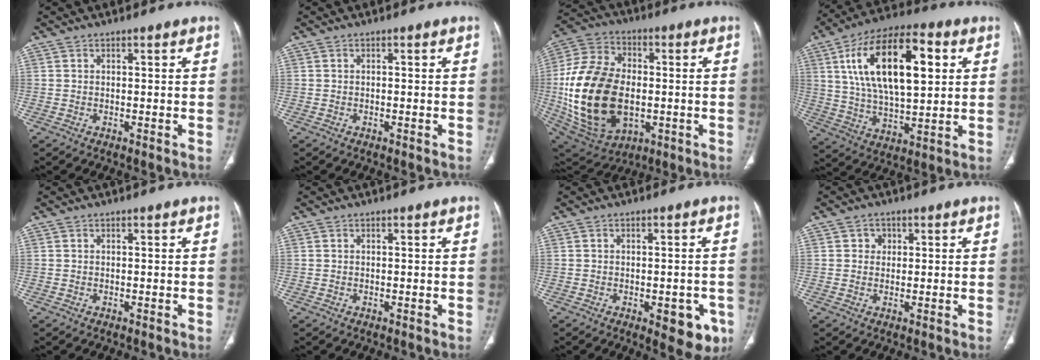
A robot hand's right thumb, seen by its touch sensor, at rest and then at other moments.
{"total": 0.0}
{"total": 26.8, "force": [-2.4, 17.3, 20.4], "torque": [-0.398, 0.000, -0.019]}
{"total": 22.8, "force": [6.4, 10.5, 19.2], "torque": [-0.318, -0.001, 0.106]}
{"total": 0.0}
{"total": 0.0}
{"total": 7.5, "force": [-3.0, 3.6, 5.9], "torque": [-0.044, 0.002, -0.028]}
{"total": 2.1, "force": [0.6, 1.9, 0.6], "torque": [0.005, 0.000, 0.006]}